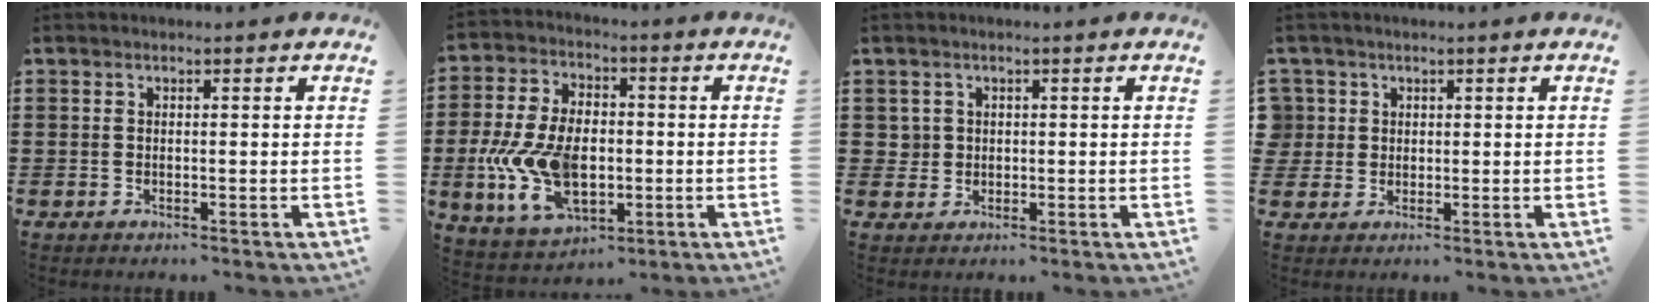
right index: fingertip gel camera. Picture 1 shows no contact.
{"total": 12.7, "force": [-2.0, 7.7, 9.8], "torque": [-0.238, -0.003, -0.035]}
{"total": 1.7, "force": [0.4, 1.6, 0.3], "torque": [-0.015, 0.005, 0.008]}
{"total": 2.9, "force": [0.6, 2.9, 0.1], "torque": [-0.017, 0.012, 0.009]}